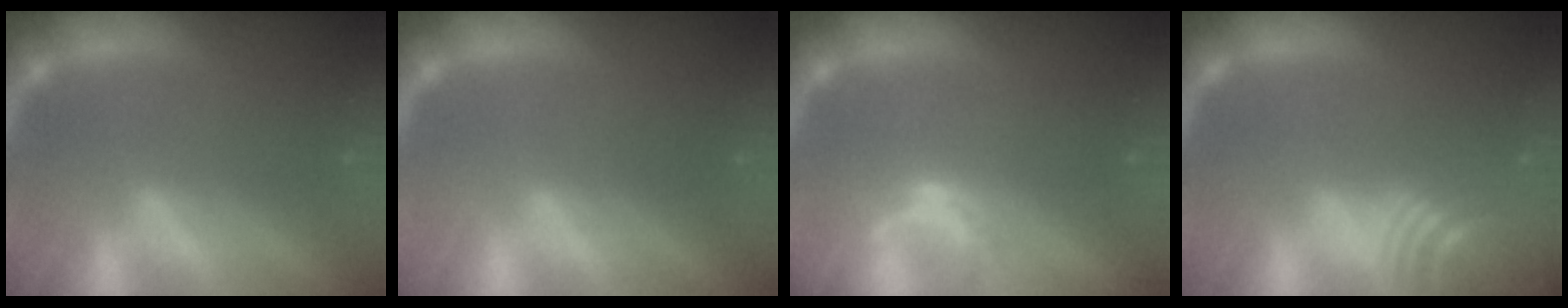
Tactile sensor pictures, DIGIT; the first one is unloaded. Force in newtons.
{"total": 0.0}
{"total": 1.5}
{"total": 9.1}